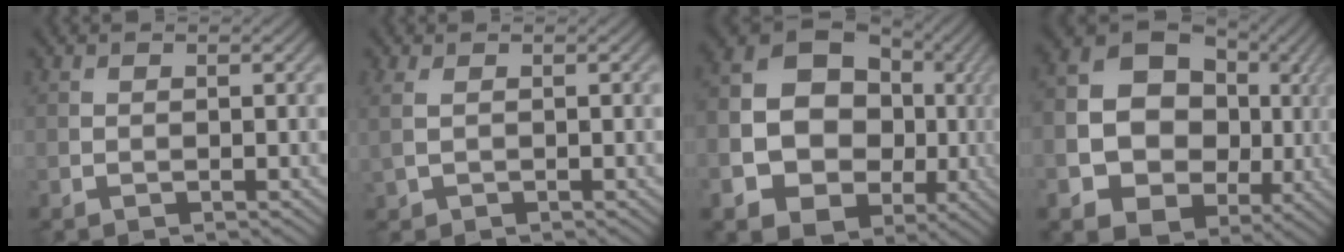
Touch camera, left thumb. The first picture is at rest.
{"total": 1.7, "force": [0.3, 1.0, 1.4], "torque": [-0.044, 0.002, 0.008]}
{"total": 18.6, "force": [-3.0, 15.6, 9.8], "torque": [-0.215, -0.027, -0.052]}
{"total": 17.1, "force": [-1.4, 14.4, 9.0], "torque": [-0.203, -0.026, -0.015]}